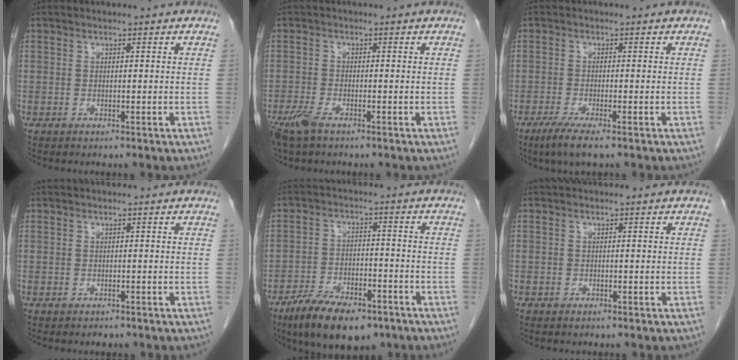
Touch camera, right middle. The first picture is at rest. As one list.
[{"total": 4.4, "force": [-3.0, 1.2, 2.9], "torque": [-0.066, -0.009, -0.057]}, {"total": 4.2, "force": [-2.7, 0.3, 3.2], "torque": [-0.065, -0.014, -0.050]}, {"total": 0.9, "force": [-0.7, 0.5, 0.2], "torque": [-0.007, -0.001, -0.008]}, {"total": 11.9, "force": [-8.3, 4.5, 7.2], "torque": [-0.120, -0.009, -0.138]}, {"total": 0.5, "force": [-0.3, 0.4, 0.0], "torque": [0.001, 0.004, -0.006]}]